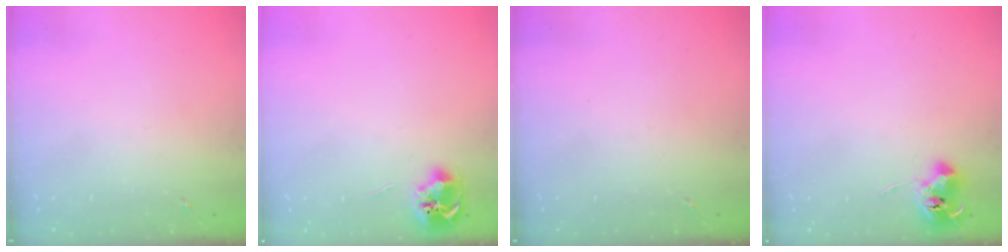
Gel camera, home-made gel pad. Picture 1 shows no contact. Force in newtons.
{"total": 7.6, "press": 7.5, "slide": 0.6}
{"total": 0.0}
{"total": 7.8, "press": 7.8, "slide": 0.8}